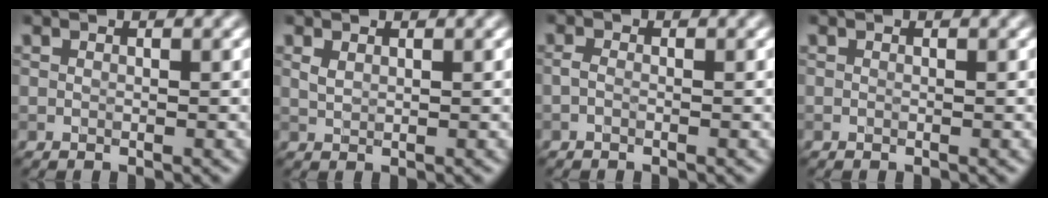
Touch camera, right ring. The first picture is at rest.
{"total": 0.9, "force": [0.6, 0.4, 0.5], "torque": [-0.018, 0.001, 0.015]}
{"total": 0.7, "force": [-0.4, 0.3, 0.5], "torque": [-0.014, -0.001, -0.010]}
{"total": 0.0}